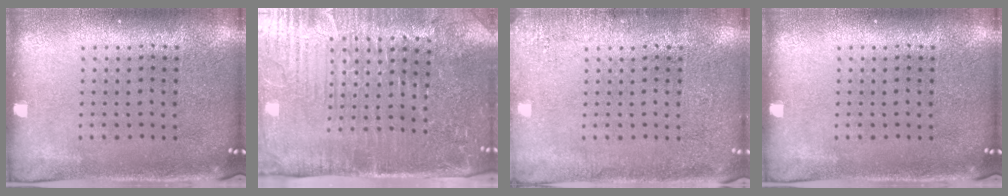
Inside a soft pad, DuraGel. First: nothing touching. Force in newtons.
{"total": 5.0, "press": 4.5, "slide": 2.2}
{"total": 2.0, "press": 2.0, "slide": 0.3}
{"total": 0.0}